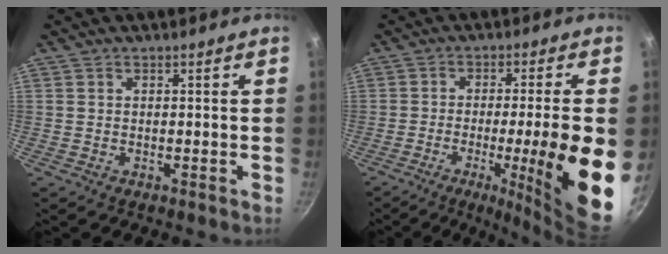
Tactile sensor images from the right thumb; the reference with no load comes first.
{"total": 17.2, "force": [-3.9, 1.9, 16.6], "torque": [-0.228, 0.007, -0.049]}